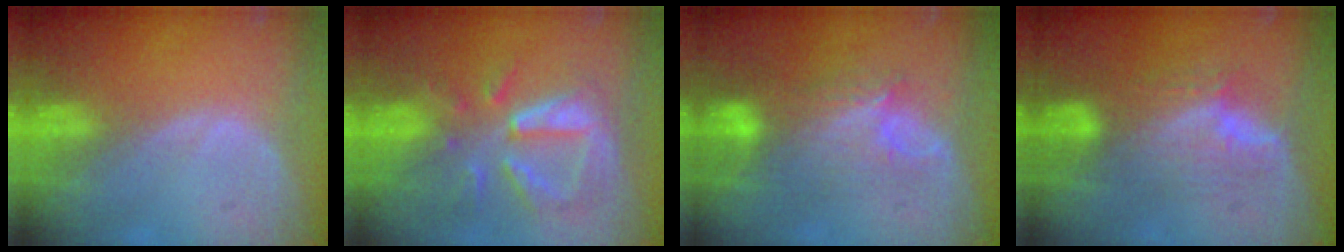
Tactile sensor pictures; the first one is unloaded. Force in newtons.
{"total": 9.5, "press": 8.8, "slide": 3.6}
{"total": 9.6, "press": 8.1, "slide": 5.1}
{"total": 7.6, "press": 7.3, "slide": 2.0}